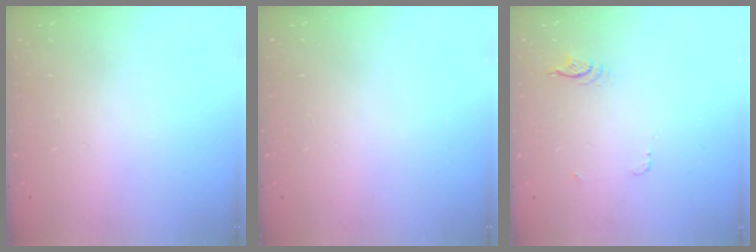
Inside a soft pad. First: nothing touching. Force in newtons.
{"total": 0.0}
{"total": 3.8, "press": 3.5, "slide": 1.6}